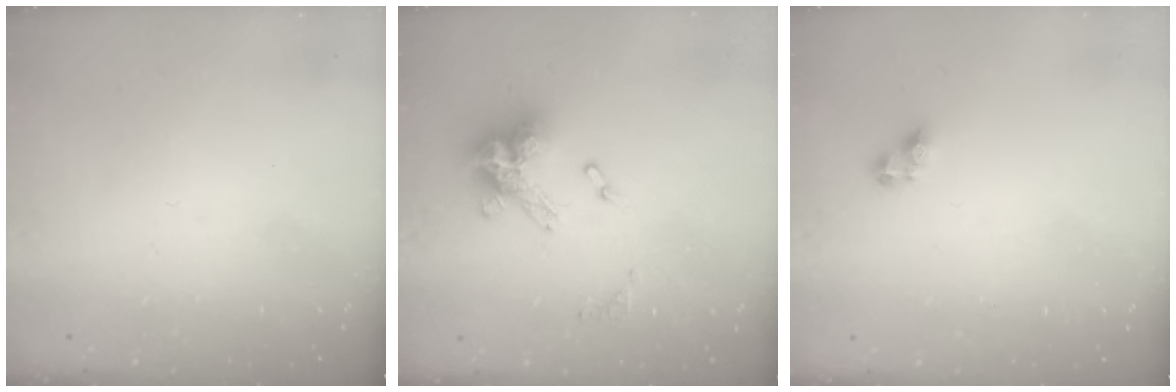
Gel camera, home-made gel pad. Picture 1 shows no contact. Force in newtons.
{"total": 12.1, "press": 12.0, "slide": 1.1}
{"total": 4.6, "press": 4.6, "slide": 0.6}